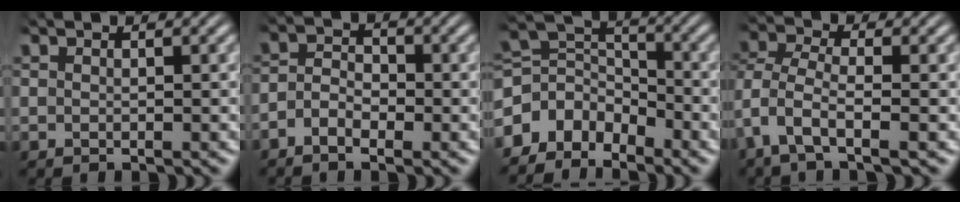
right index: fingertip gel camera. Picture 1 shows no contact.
{"total": 3.2, "force": [-1.4, 2.4, 1.6], "torque": [-0.028, -0.001, -0.033]}
{"total": 8.2, "force": [-0.7, 6.9, 4.3], "torque": [-0.100, -0.013, -0.021]}
{"total": 3.8, "force": [-0.6, 2.6, 2.7], "torque": [-0.093, -0.030, -0.002]}